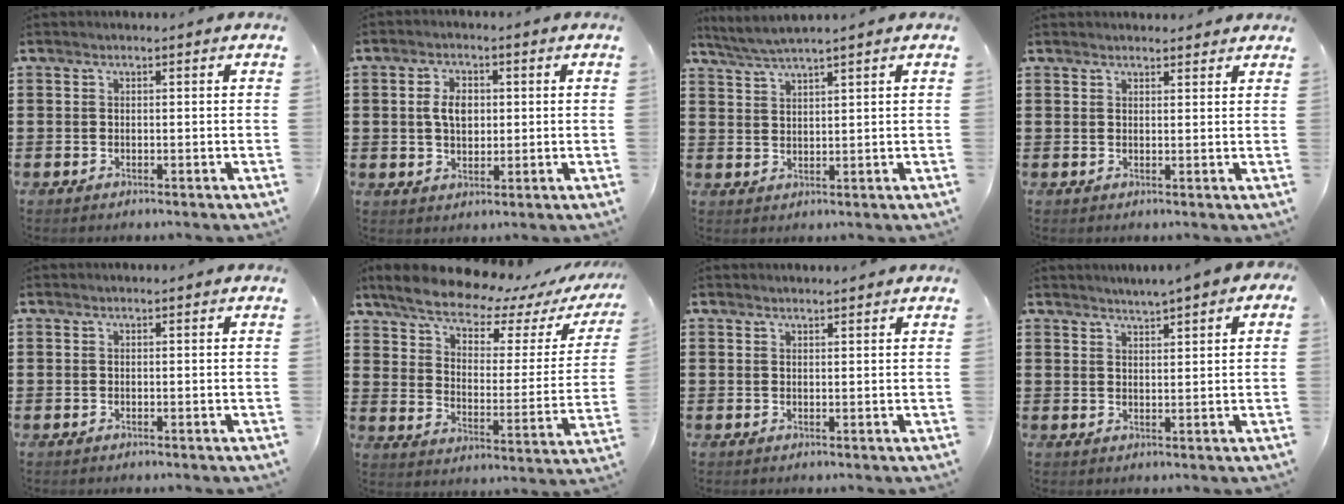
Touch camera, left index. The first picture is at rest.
{"total": 4.5, "force": [0.7, 2.8, 3.4], "torque": [-0.065, 0.011, 0.007]}
{"total": 3.2, "force": [2.9, -0.3, 1.3], "torque": [-0.033, -0.006, 0.053]}
{"total": 1.7, "force": [1.7, 0.3, 0.2], "torque": [-0.007, 0.003, 0.033]}
{"total": 0.0}
{"total": 8.3, "force": [7.4, 1.8, 3.3], "torque": [-0.095, -0.047, 0.125]}
{"total": 1.1, "force": [1.1, 0.0, 0.2], "torque": [-0.005, -0.001, 0.022]}
{"total": 1.8, "force": [1.7, -0.1, 0.4], "torque": [-0.012, 0.003, 0.033]}